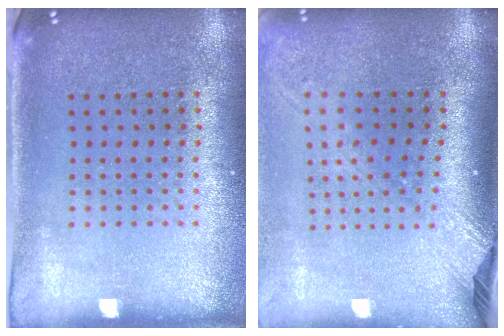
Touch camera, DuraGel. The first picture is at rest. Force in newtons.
{"total": 2.4, "press": 1.8, "slide": 1.7}